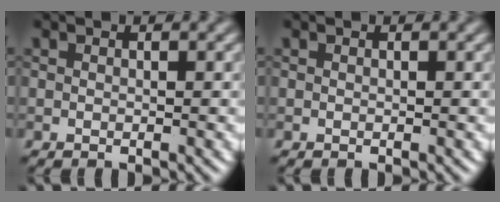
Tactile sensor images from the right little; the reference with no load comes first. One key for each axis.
{"total": 0.0}